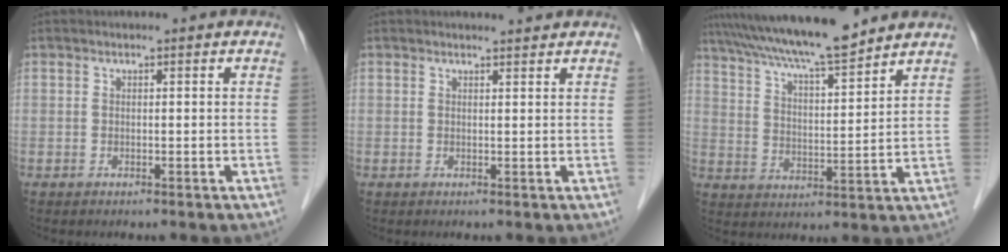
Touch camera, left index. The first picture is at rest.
{"total": 1.3, "force": [1.3, 0.1, -0.1], "torque": [-0.007, -0.005, 0.016]}
{"total": 14.3, "force": [12.6, 0.5, 6.7], "torque": [-0.118, 0.012, 0.205]}